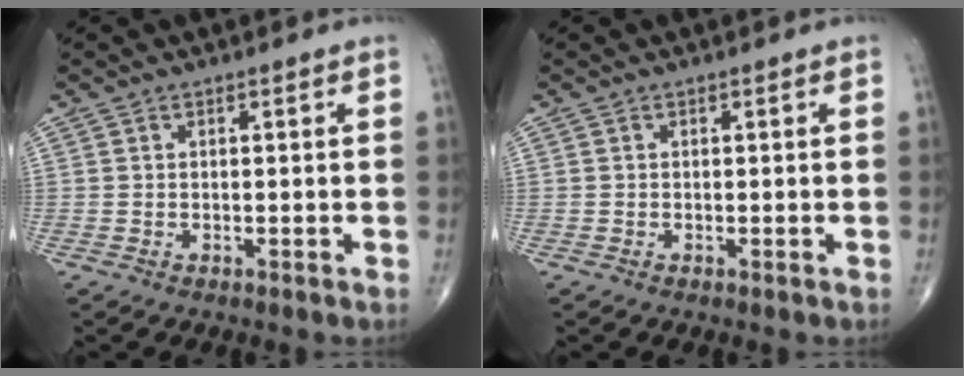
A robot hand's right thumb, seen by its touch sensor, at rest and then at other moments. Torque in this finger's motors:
{"motor_torque": [0.08, 0.03, -0.30, -0.25, 0.06]}